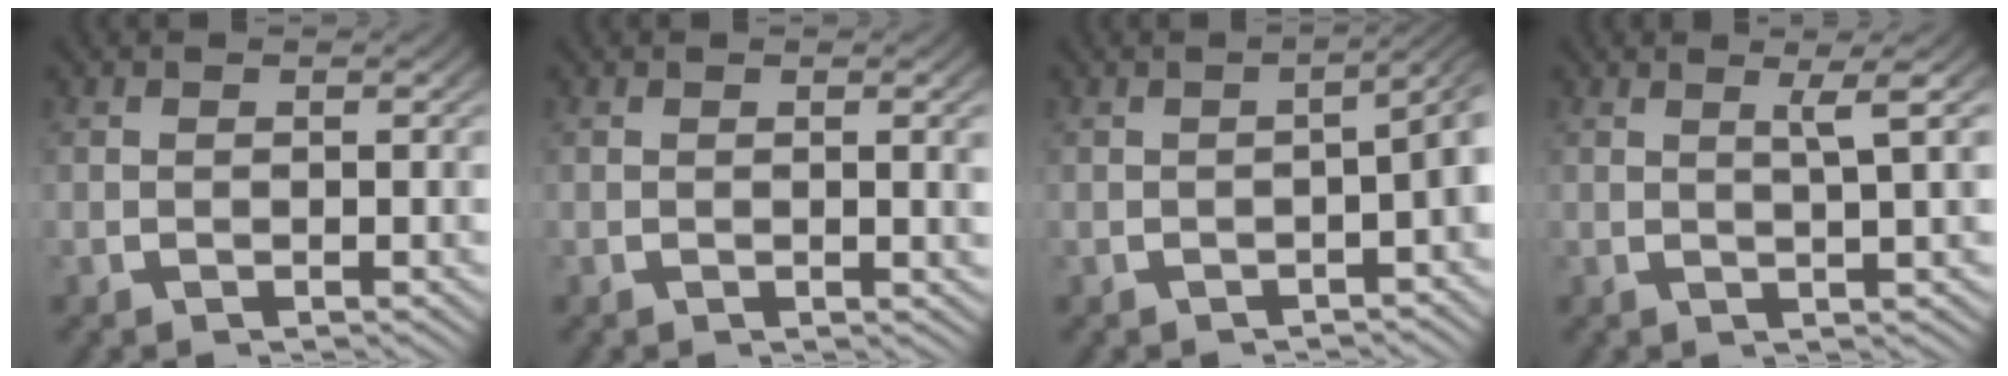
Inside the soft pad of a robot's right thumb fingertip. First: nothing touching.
{"total": 1.1, "force": [0.3, 0.0, 1.1], "torque": [-0.014, -0.001, 0.005]}
{"total": 5.0, "force": [-0.1, 2.6, 4.3], "torque": [-0.040, 0.018, -0.010]}
{"total": 2.8, "force": [1.3, -0.1, 2.5], "torque": [-0.034, 0.005, 0.022]}